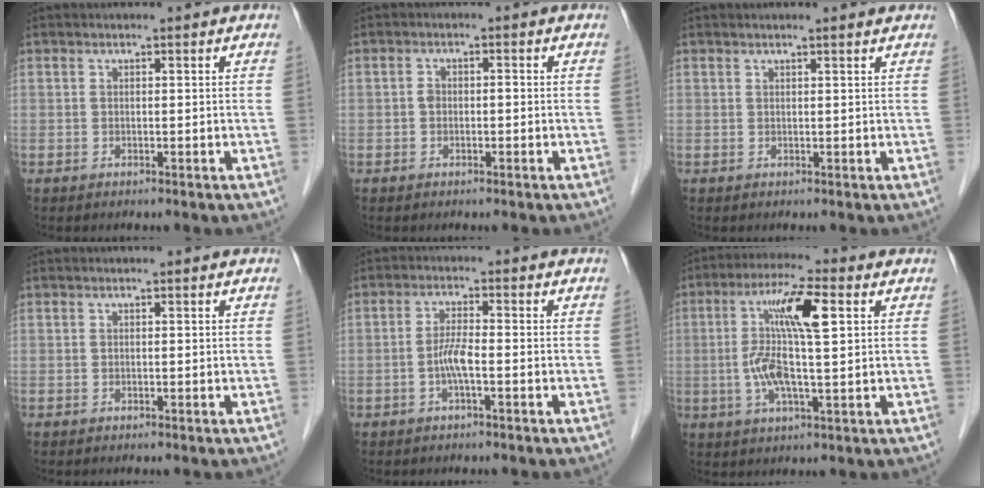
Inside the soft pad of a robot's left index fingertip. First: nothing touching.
{"total": 1.4, "force": [-0.3, 1.0, 0.9], "torque": [-0.021, 0.012, -0.005]}
{"total": 1.1, "force": [1.0, -0.1, 0.5], "torque": [-0.014, 0.004, 0.016]}
{"total": 0.0}
{"total": 3.3, "force": [-1.1, 0.4, 3.1], "torque": [-0.071, 0.004, -0.024]}
{"total": 11.0, "force": [1.7, 1.4, 10.7], "torque": [-0.214, 0.012, 0.028]}